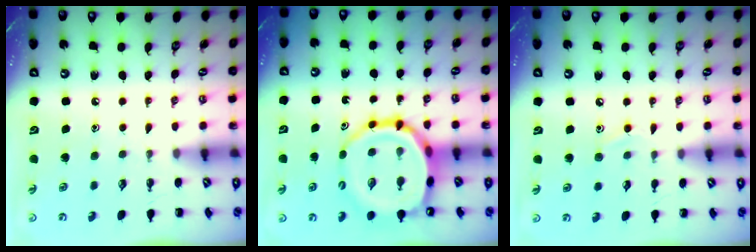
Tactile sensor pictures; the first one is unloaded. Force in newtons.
{"total": 15.9, "press": 15.5, "slide": 3.5}
{"total": 6.8, "press": 6.5, "slide": 2.0}